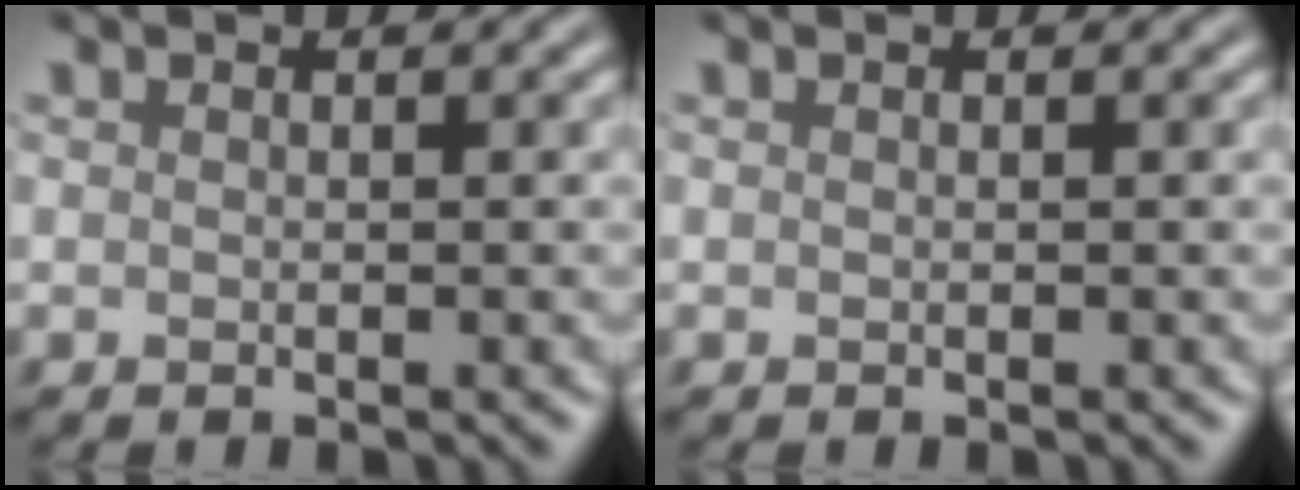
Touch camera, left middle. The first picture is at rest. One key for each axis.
{"total": 0.0}